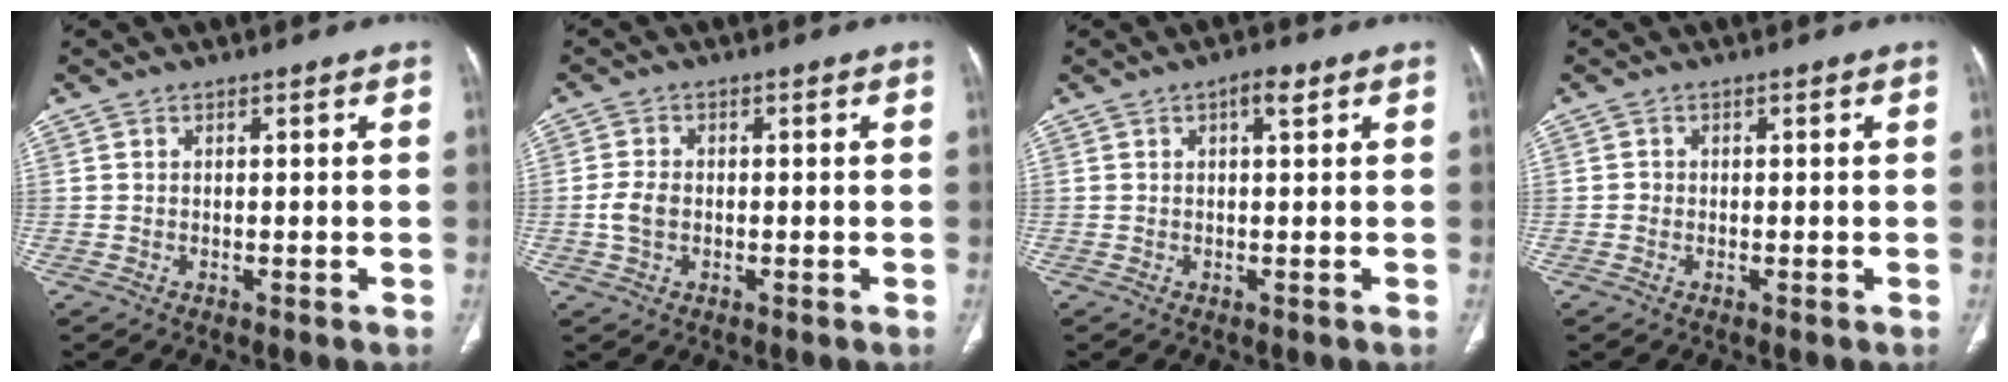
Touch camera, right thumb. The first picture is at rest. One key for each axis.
{"total": 3.6, "fx": -0.5, "fy": 2.5, "fz": 2.5, "tx": -0.055, "ty": 0.008, "tz": -0.010}
{"total": 2.3, "fx": 0.9, "fy": 0.5, "fz": 2.1, "tx": -0.034, "ty": 0.001, "tz": 0.011}
{"total": 0.7, "fx": -0.2, "fy": 0.7, "fz": 0.1, "tx": 0.001, "ty": 0.003, "tz": -0.004}